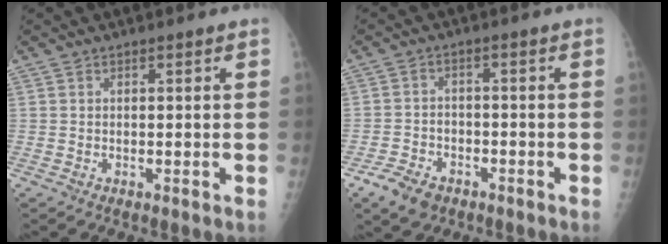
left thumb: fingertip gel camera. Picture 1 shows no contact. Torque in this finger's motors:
{"motor_torque": [-0.75, 0.80, -0.09, 0.10, 0.02]}